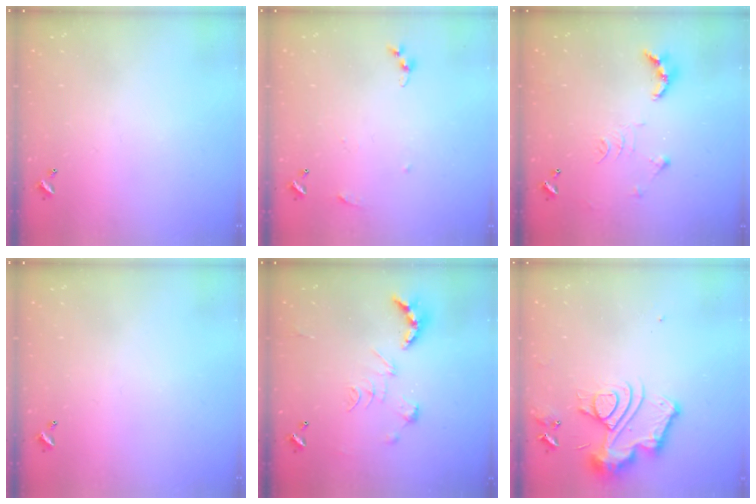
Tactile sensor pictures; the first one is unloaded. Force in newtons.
{"total": 5.1, "press": 5.0, "slide": 0.6}
{"total": 10.3, "press": 10.2, "slide": 1.0}
{"total": 0.0}
{"total": 2.5, "press": 2.0, "slide": 1.5}
{"total": 13.0, "press": 12.9, "slide": 1.3}